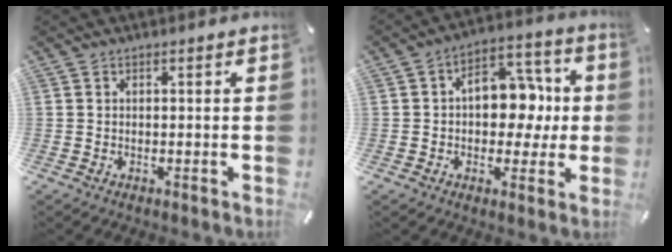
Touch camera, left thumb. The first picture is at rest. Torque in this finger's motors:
{"motor_torque": [1.23, 2.38, 0.80, -0.38, 0.04]}